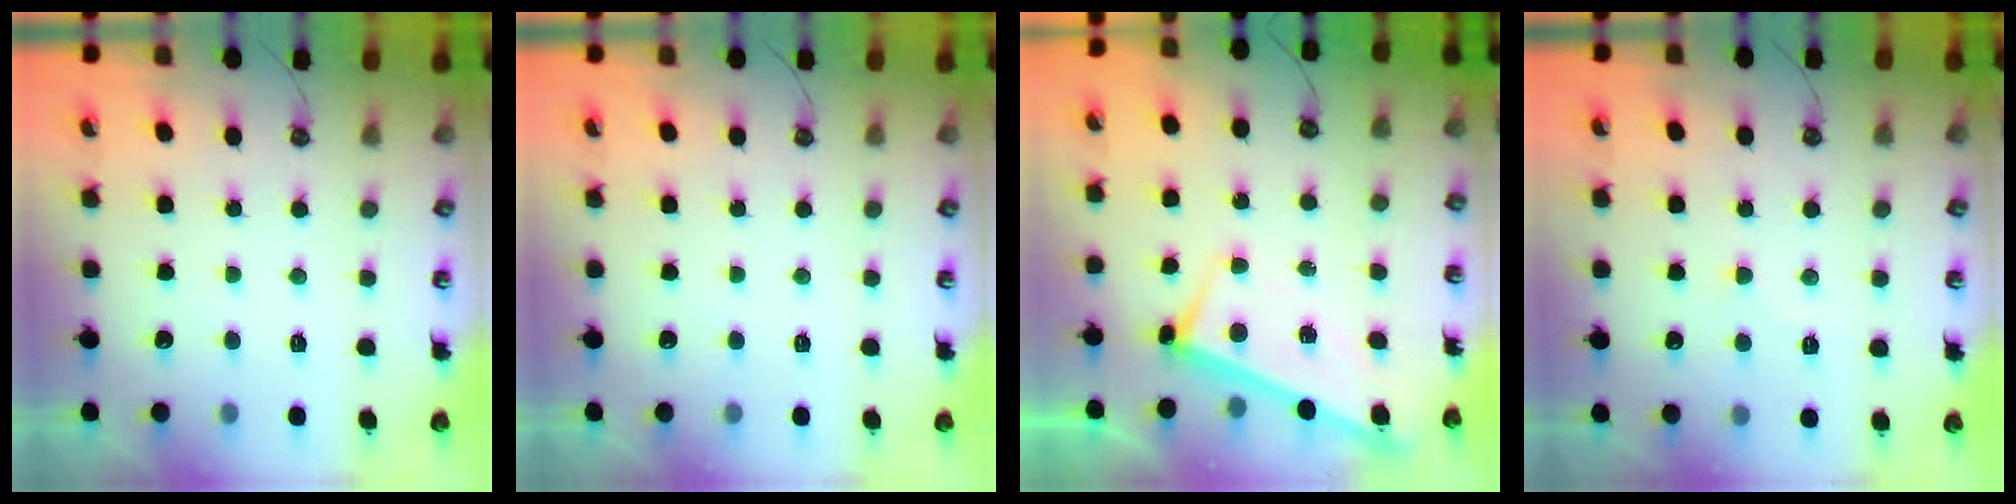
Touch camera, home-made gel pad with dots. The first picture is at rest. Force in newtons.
{"total": 0.0}
{"total": 2.8, "press": 2.8, "slide": 0.4}
{"total": 2.2, "press": 2.2, "slide": 0.4}